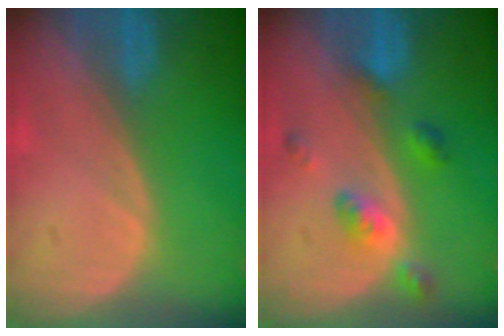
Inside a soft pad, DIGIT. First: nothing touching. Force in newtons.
{"total": 5.1, "press": 4.6, "slide": 2.2}